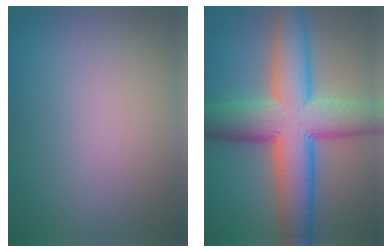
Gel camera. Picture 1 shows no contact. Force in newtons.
{"total": 11.8, "press": 11.8, "slide": 0.3}